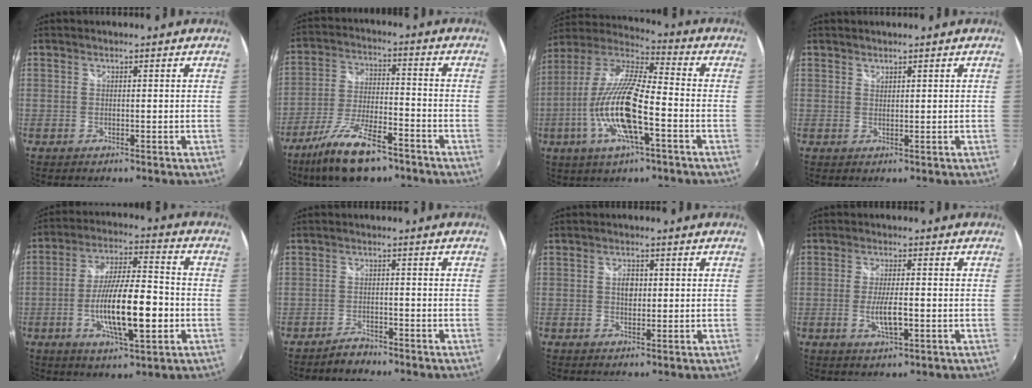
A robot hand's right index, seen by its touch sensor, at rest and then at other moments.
{"total": 14.0, "force": [-9.7, 4.4, 9.1], "torque": [-0.195, -0.025, -0.176]}
{"total": 17.3, "force": [-5.5, 4.0, 15.9], "torque": [-0.319, -0.013, -0.113]}
{"total": 0.7, "force": [0.7, 0.2, 0.1], "torque": [0.000, 0.000, 0.014]}
{"total": 14.9, "force": [-3.8, 3.7, 13.9], "torque": [-0.255, -0.005, -0.063]}
{"total": 2.8, "force": [-2.5, 1.2, 0.4], "torque": [-0.016, 0.005, -0.044]}
{"total": 2.7, "force": [0.2, 1.8, 1.9], "torque": [-0.031, 0.005, 0.003]}
{"total": 5.4, "force": [-1.5, 1.3, 5.0], "torque": [-0.098, -0.008, -0.024]}